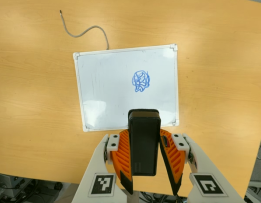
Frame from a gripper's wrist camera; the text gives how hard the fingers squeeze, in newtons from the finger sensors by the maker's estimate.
{"total": 5.6, "left": 4.2, "right": 7.0}